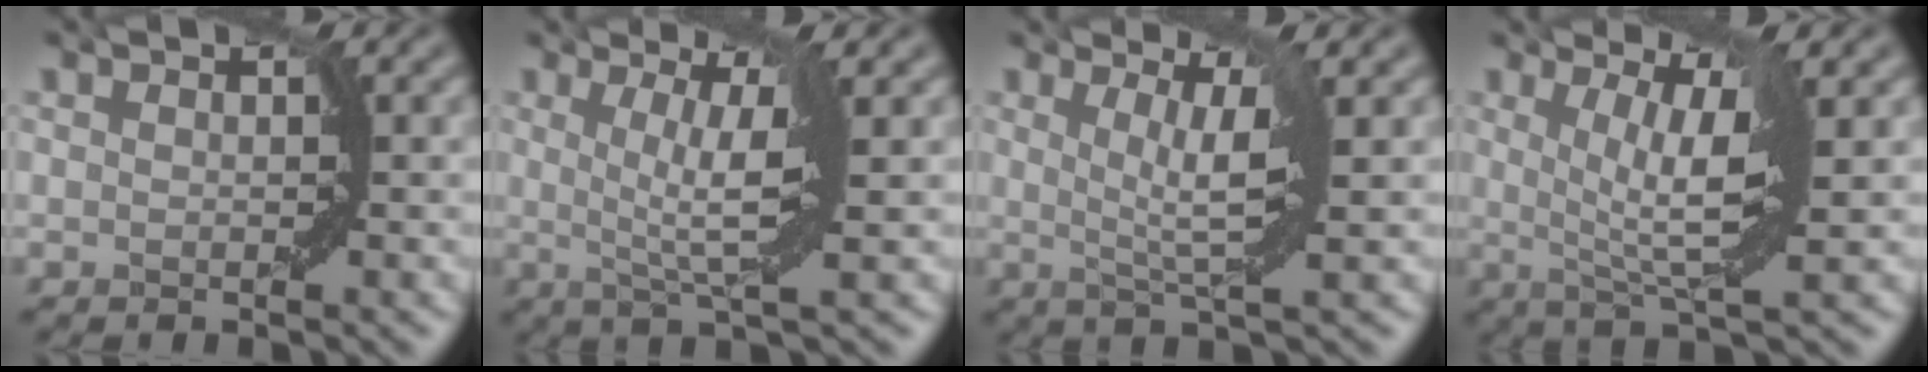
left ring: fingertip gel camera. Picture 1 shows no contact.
{"total": 4.5, "force": [0.2, 0.5, 4.5], "torque": [-0.085, 0.001, 0.011]}
{"total": 3.8, "force": [0.3, 0.4, 3.7], "torque": [-0.073, 0.001, 0.014]}
{"total": 5.6, "force": [0.5, 1.0, 5.5], "torque": [-0.101, -0.003, 0.018]}